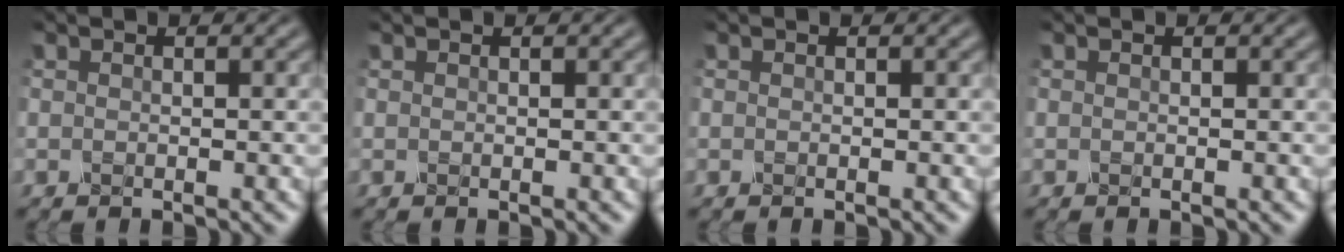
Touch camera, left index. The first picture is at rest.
{"total": 0.0}
{"total": 0.0}
{"total": 0.0}